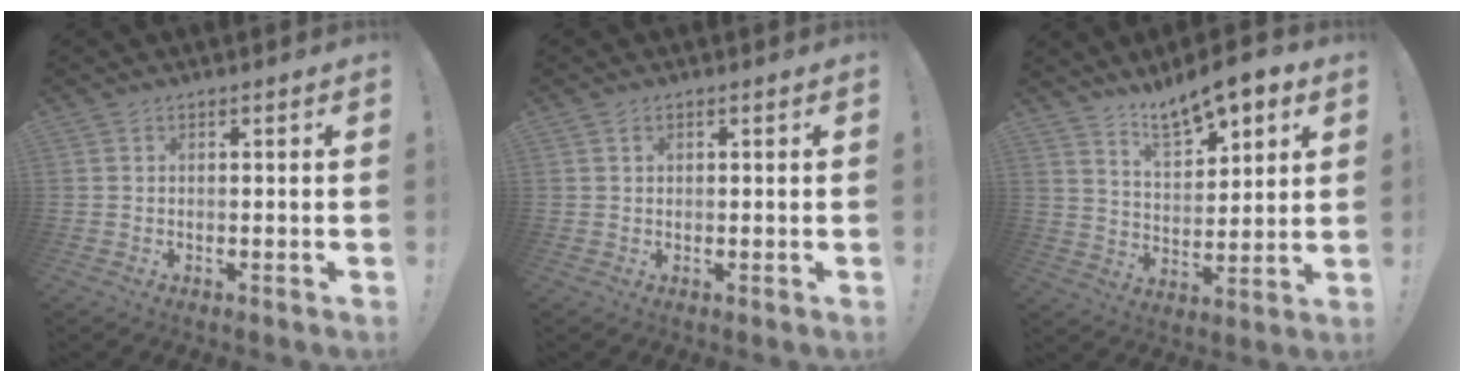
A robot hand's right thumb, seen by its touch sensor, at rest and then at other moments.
{"total": 0.8, "force": [0.3, 0.6, 0.3], "torque": [0.000, -0.001, 0.006]}
{"total": 11.7, "force": [9.4, 4.0, 5.7], "torque": [-0.094, -0.067, 0.170]}